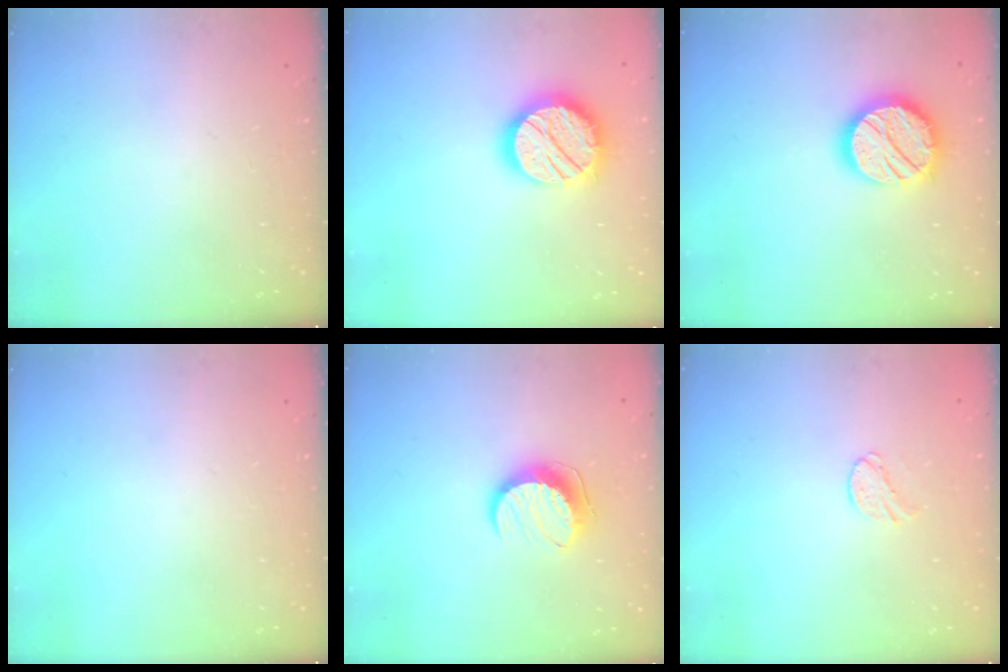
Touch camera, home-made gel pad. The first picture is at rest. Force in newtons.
{"total": 17.9, "press": 17.9, "slide": 1.1}
{"total": 16.8, "press": 16.7, "slide": 1.7}
{"total": 0.0}
{"total": 10.2, "press": 10.2, "slide": 0.4}
{"total": 5.9, "press": 5.9, "slide": 0.6}